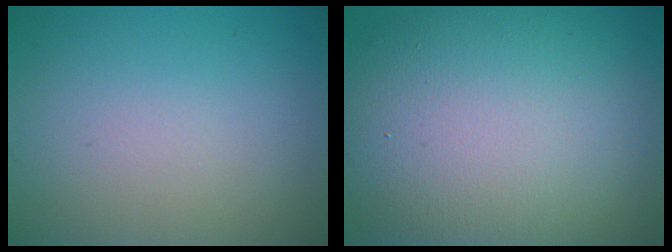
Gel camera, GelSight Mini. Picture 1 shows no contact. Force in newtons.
{"total": 15.6, "press": 15.6, "slide": 1.1}